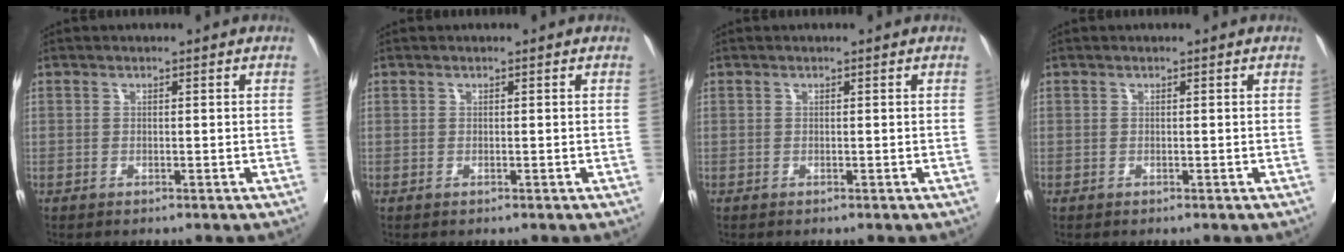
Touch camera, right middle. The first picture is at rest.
{"total": 0.0}
{"total": 0.0}
{"total": 0.0}